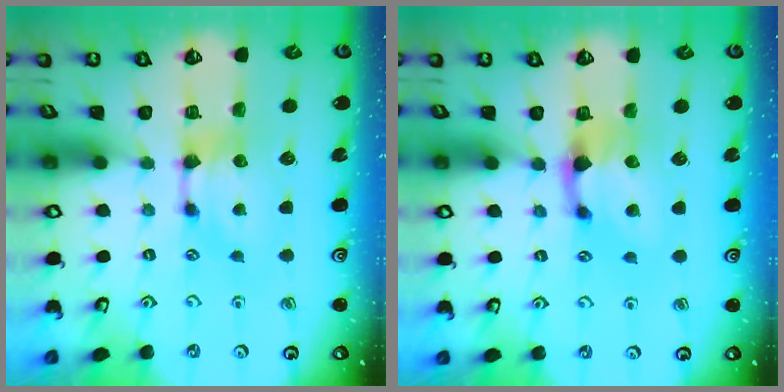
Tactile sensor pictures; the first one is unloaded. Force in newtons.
{"total": 1.4, "press": 0.9, "slide": 1.1}